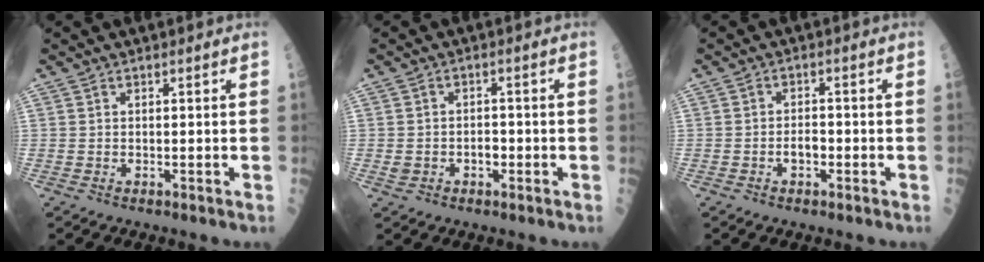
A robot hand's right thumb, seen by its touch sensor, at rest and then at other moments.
{"total": 3.2, "force": [-0.8, 2.5, 1.8], "torque": [-0.016, 0.017, -0.007]}
{"total": 2.6, "force": [-1.0, 1.5, 1.9], "torque": [-0.022, 0.010, -0.017]}